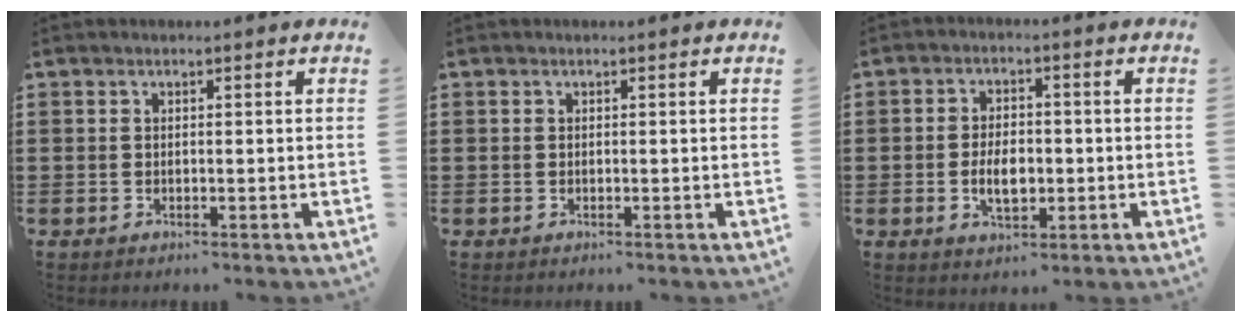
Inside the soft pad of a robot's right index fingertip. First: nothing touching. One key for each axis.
{"total": 0.0}
{"total": 5.3, "fx": -1.0, "fy": 2.9, "fz": 4.3, "tx": -0.070, "ty": -0.002, "tz": -0.022}